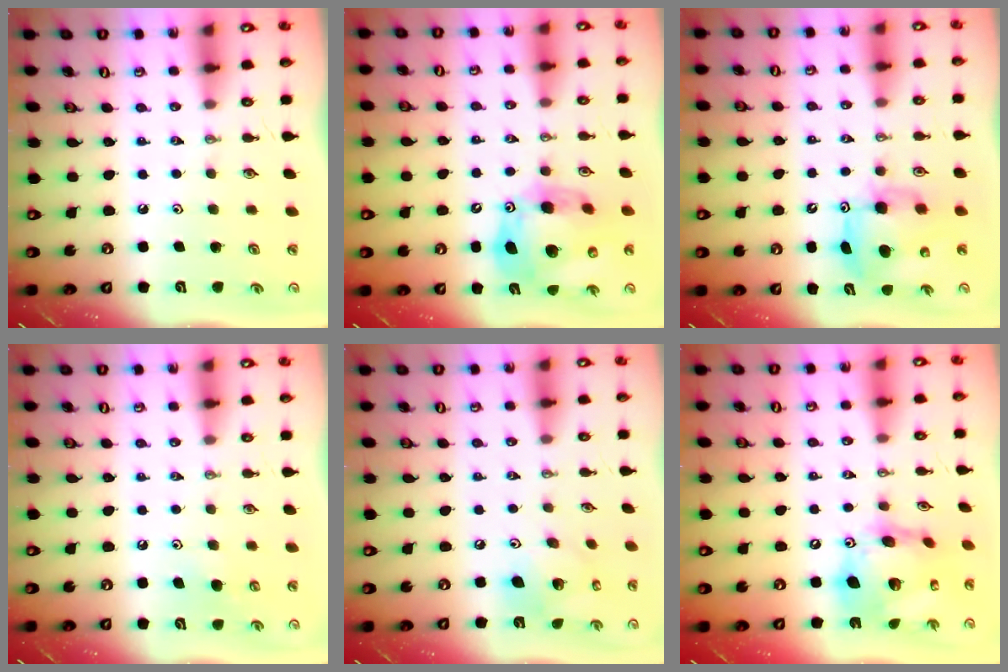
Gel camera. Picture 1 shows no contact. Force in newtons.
{"total": 17.4, "press": 17.2, "slide": 2.7}
{"total": 8.1, "press": 8.0, "slide": 0.8}
{"total": 6.6, "press": 6.4, "slide": 1.8}
{"total": 13.5, "press": 13.3, "slide": 2.5}
{"total": 19.2, "press": 19.1, "slide": 2.0}